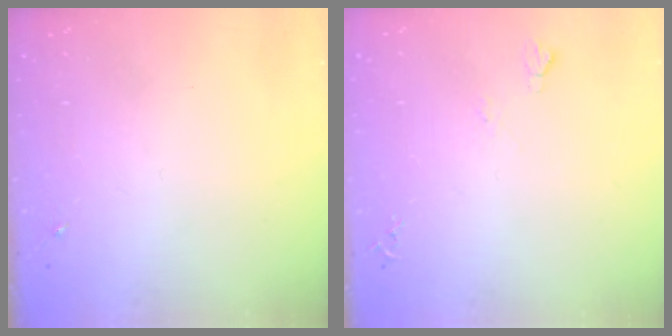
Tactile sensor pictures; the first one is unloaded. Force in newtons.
{"total": 4.0, "press": 4.0, "slide": 0.6}